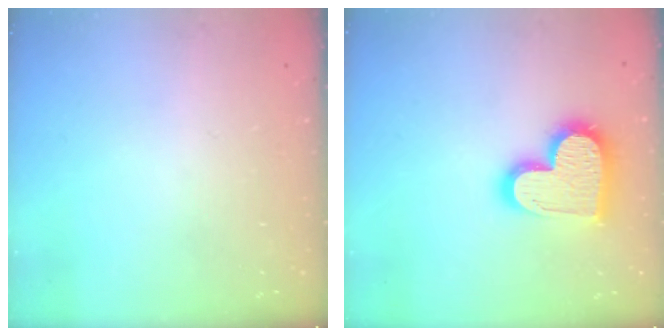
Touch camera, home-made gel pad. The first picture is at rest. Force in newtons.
{"total": 17.9, "press": 17.8, "slide": 1.3}